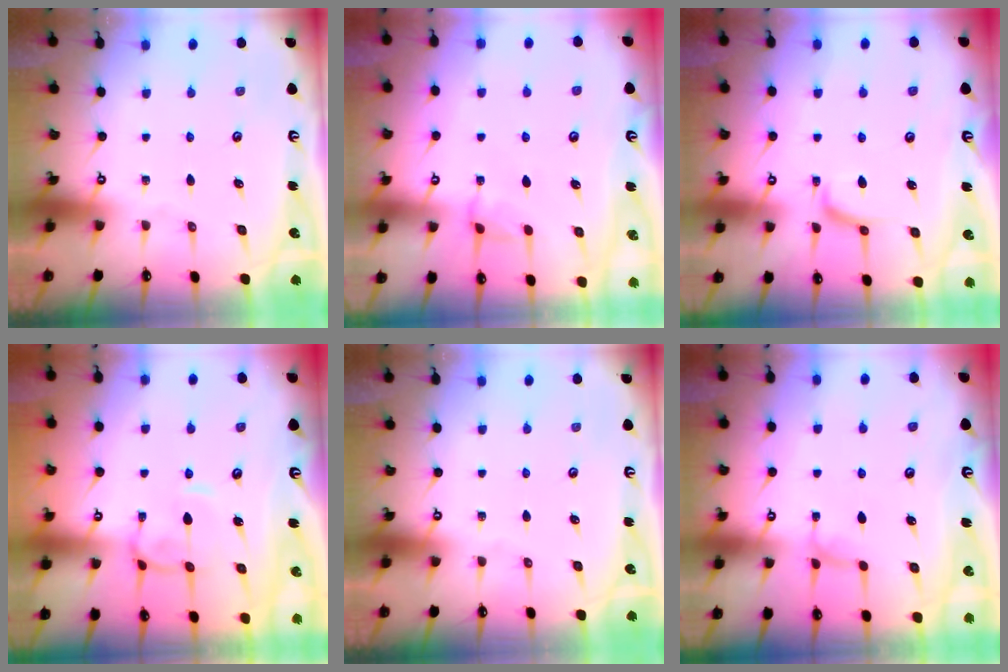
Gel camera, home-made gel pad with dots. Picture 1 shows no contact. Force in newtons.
{"total": 2.8, "press": 2.8, "slide": 0.4}
{"total": 2.9, "press": 2.8, "slide": 1.0}
{"total": 1.3, "press": 1.1, "slide": 0.7}
{"total": 0.0}
{"total": 2.3, "press": 2.2, "slide": 0.3}